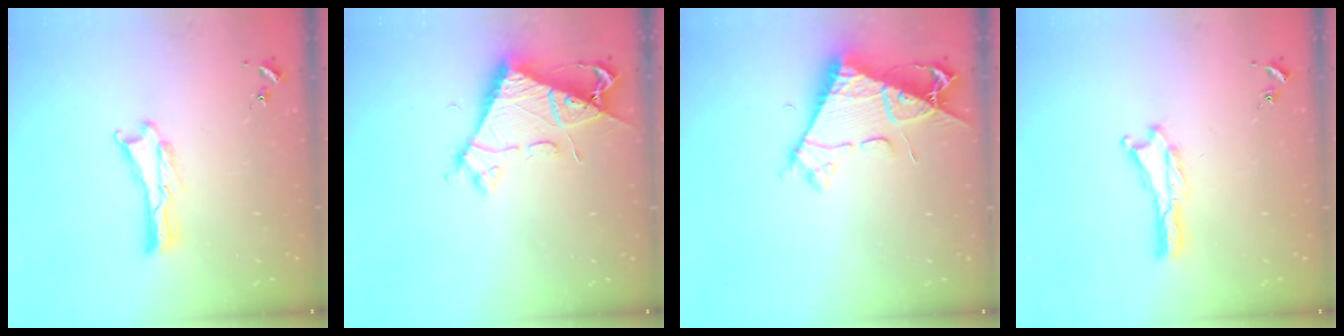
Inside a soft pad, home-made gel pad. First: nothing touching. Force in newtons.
{"total": 6.8, "press": 6.7, "slide": 0.6}
{"total": 7.7, "press": 7.7, "slide": 0.8}
{"total": 0.0}